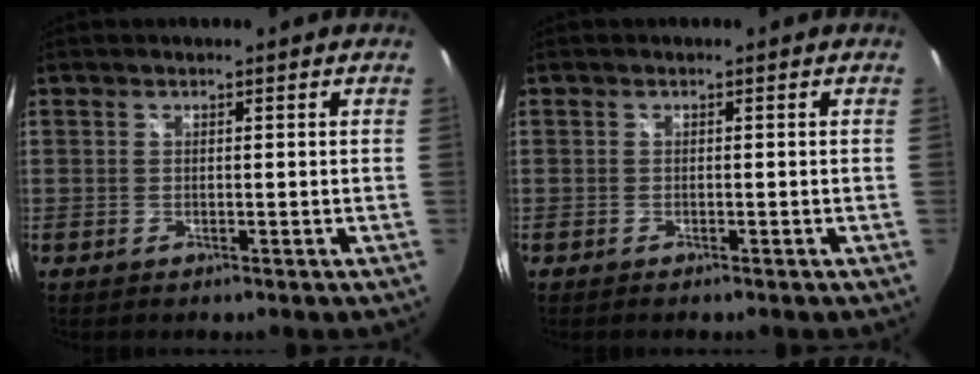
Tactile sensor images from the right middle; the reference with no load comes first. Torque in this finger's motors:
{"motor_torque": [-0.71, -0.05, 0.03, 0.00]}